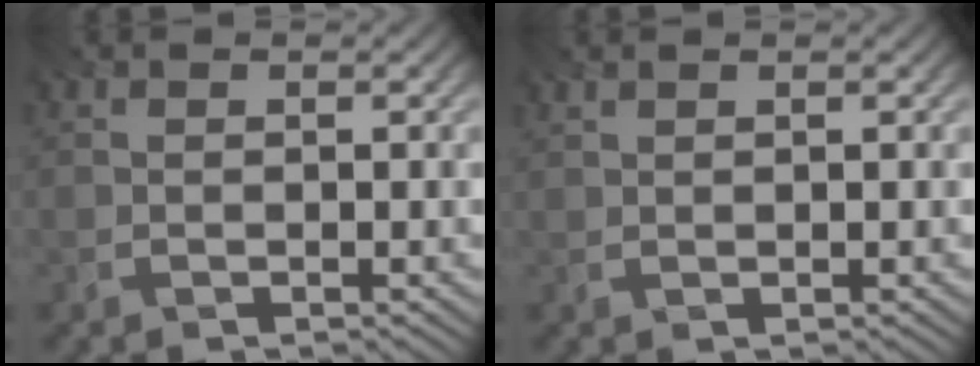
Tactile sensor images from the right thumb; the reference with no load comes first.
{"total": 0.9, "force": [0.8, 0.1, 0.4], "torque": [-0.003, -0.002, 0.012]}